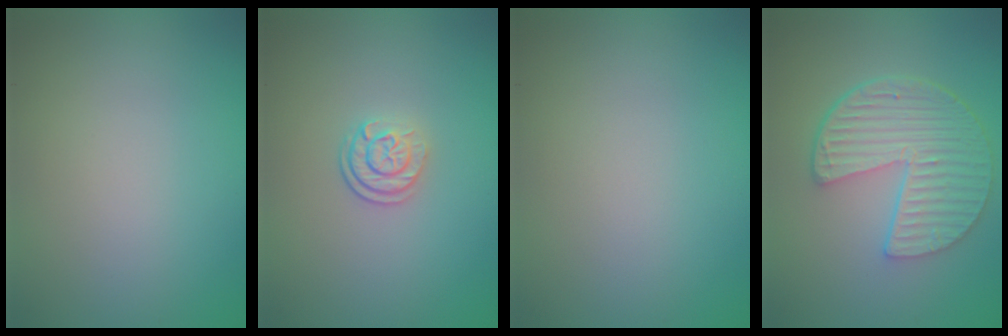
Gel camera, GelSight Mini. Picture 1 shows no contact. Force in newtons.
{"total": 2.4, "press": 1.7, "slide": 1.7}
{"total": 0.0}
{"total": 6.3, "press": 4.6, "slide": 4.4}